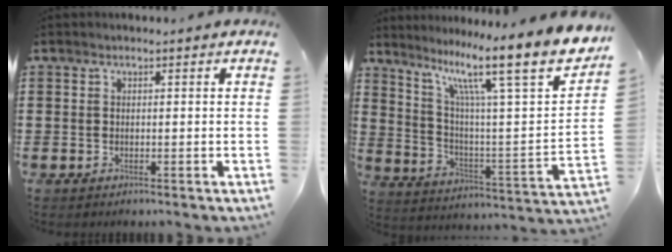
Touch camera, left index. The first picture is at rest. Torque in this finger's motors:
{"motor_torque": [1.32, -0.82, 1.05, 0.21]}